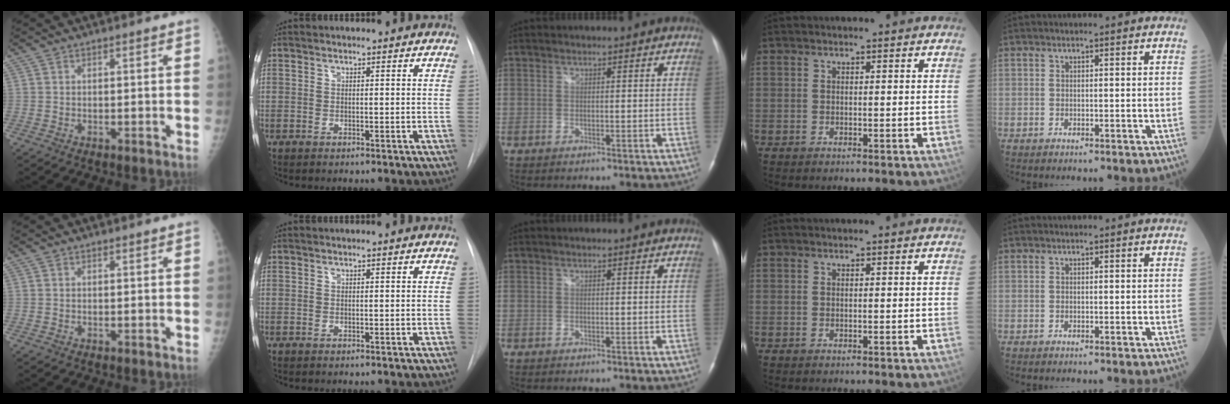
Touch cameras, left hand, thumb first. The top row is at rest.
{}